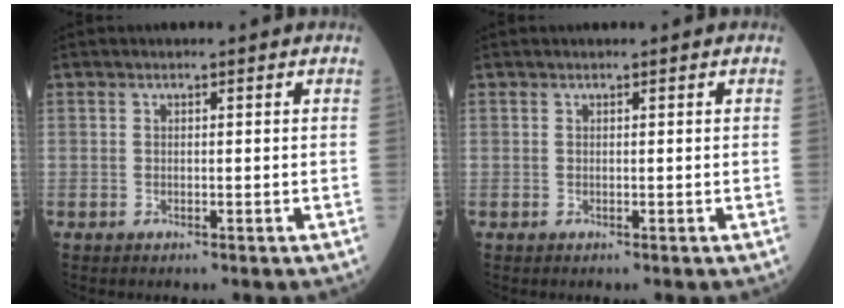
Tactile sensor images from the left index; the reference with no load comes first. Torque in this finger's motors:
{"motor_torque": [0.07, 0.27, -0.11, 0.01]}